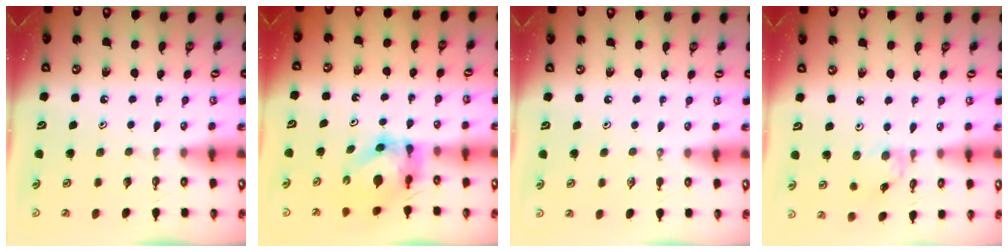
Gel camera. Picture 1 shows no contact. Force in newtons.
{"total": 5.4, "press": 5.4, "slide": 0.3}
{"total": 0.0}
{"total": 1.7, "press": 1.6, "slide": 0.4}